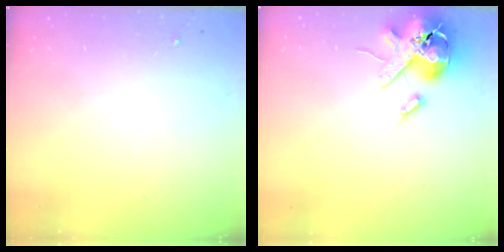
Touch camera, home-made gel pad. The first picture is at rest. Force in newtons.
{"total": 15.0, "press": 14.8, "slide": 2.5}